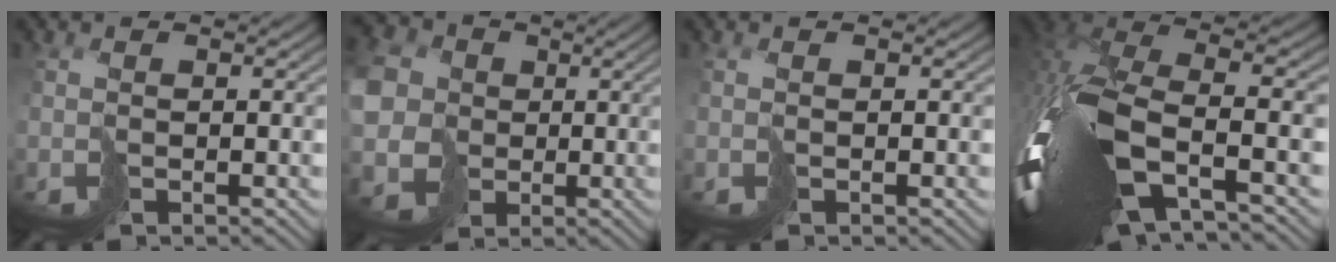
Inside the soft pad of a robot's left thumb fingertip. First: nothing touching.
{"total": 11.2, "force": [0.4, 9.8, 5.3], "torque": [-0.173, -0.015, 0.014]}
{"total": 0.0}
{"total": 14.5, "force": [-3.0, 6.6, 12.6], "torque": [-0.313, -0.017, -0.029]}